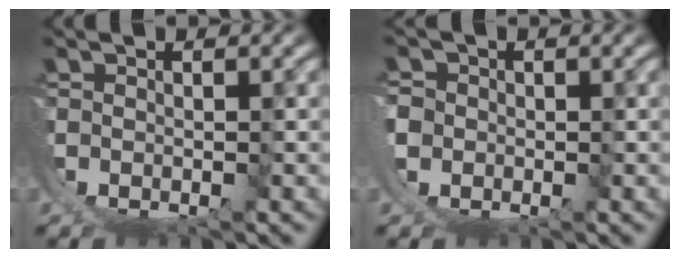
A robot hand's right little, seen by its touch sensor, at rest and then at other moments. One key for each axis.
{"total": 5.1, "fx": -0.6, "fy": 4.9, "fz": 1.3, "tx": -0.045, "ty": -0.018, "tz": -0.013}